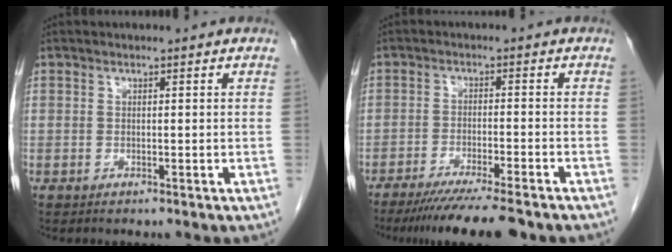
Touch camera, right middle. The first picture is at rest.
{"total": 11.0, "force": [-9.1, 0.0, 6.1], "torque": [-0.080, -0.026, -0.142]}